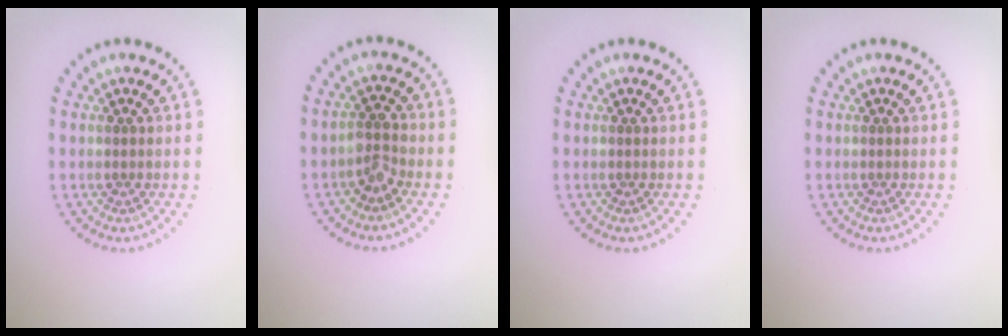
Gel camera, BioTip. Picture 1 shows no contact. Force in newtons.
{"total": 1.9, "press": 1.7, "slide": 0.8}
{"total": 0.0}
{"total": 0.0}